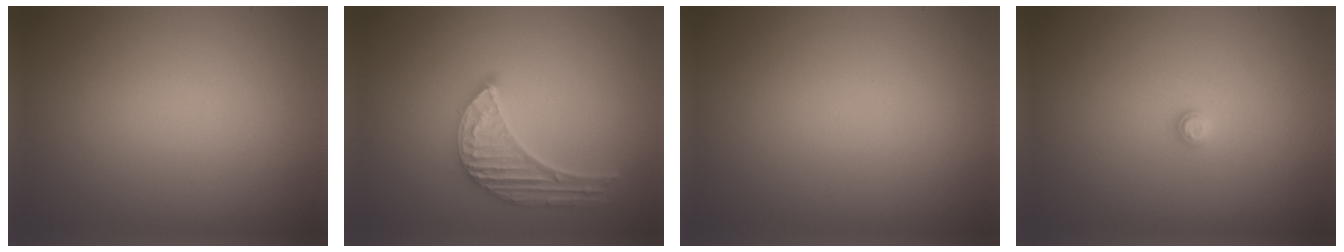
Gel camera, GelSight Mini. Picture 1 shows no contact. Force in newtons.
{"total": 5.1, "press": 4.0, "slide": 3.2}
{"total": 0.0}
{"total": 0.8, "press": 0.8, "slide": 0.1}